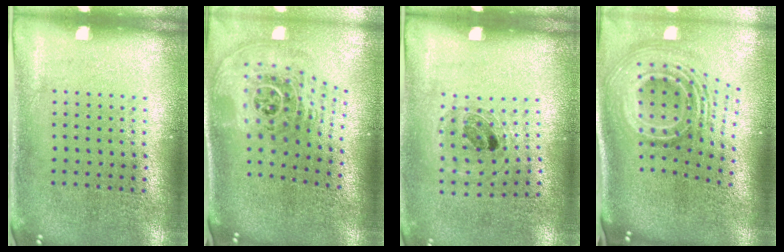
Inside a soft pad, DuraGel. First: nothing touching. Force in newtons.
{"total": 2.5, "press": 1.7, "slide": 1.8}
{"total": 0.8, "press": 0.8, "slide": 0.3}
{"total": 2.9, "press": 1.8, "slide": 2.2}